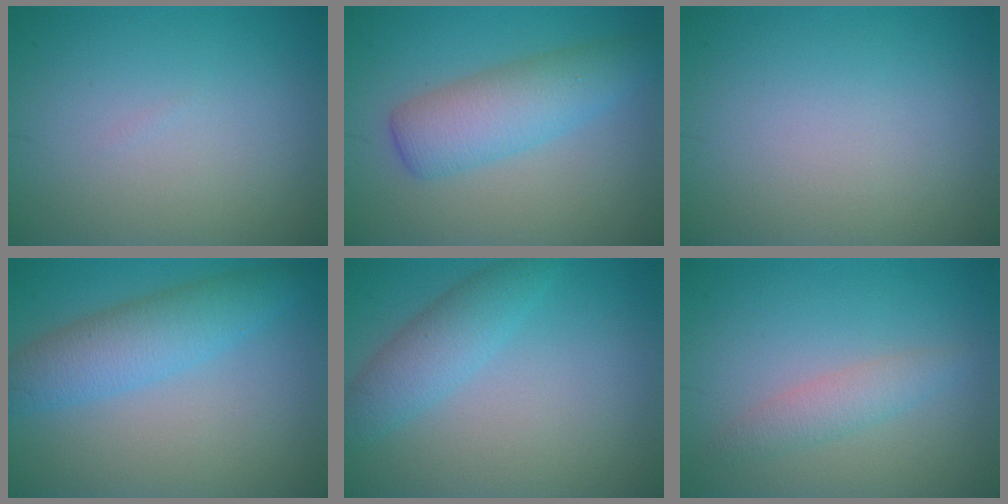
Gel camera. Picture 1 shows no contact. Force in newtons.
{"total": 5.0, "press": 5.0, "slide": 0.1}
{"total": 0.0}
{"total": 4.8, "press": 4.8, "slide": 0.1}
{"total": 3.3, "press": 3.3, "slide": 0.2}
{"total": 2.1, "press": 2.1, "slide": 0.1}